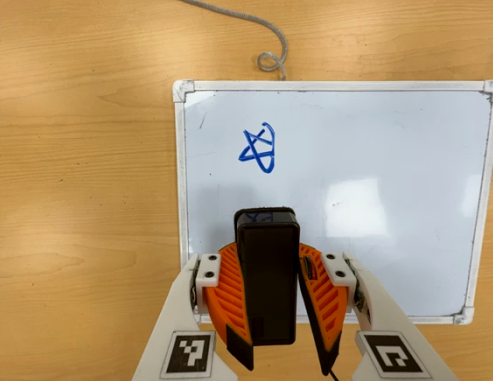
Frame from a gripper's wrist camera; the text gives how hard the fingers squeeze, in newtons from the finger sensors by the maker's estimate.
{"total": 11.7, "left": 10.2, "right": 13.3}